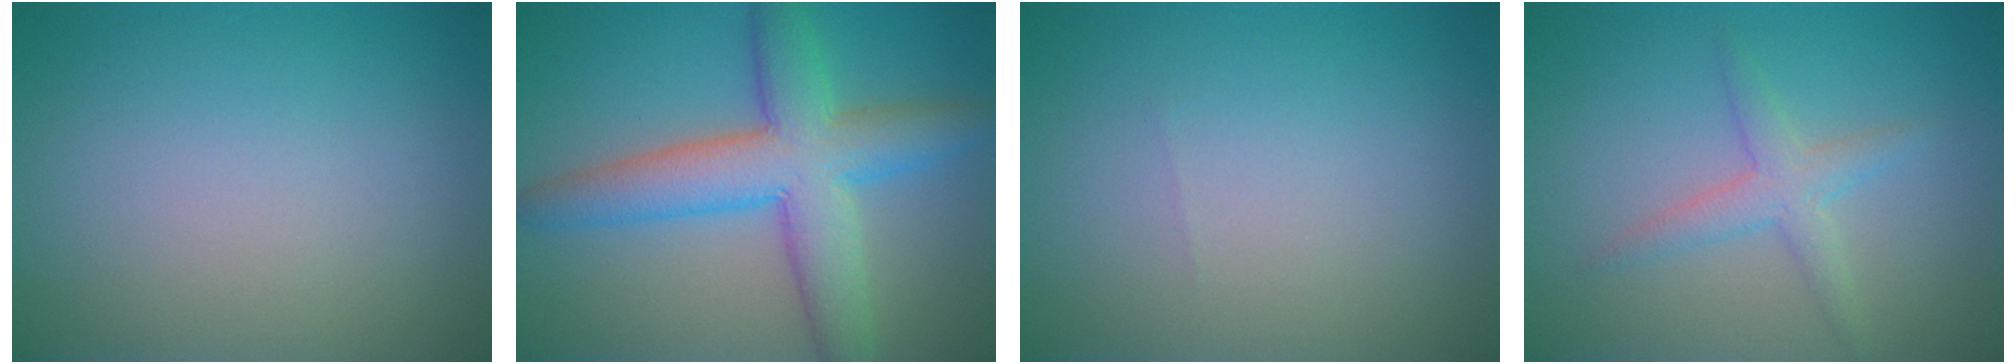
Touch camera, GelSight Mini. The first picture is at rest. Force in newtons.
{"total": 7.7, "press": 7.7, "slide": 0.4}
{"total": 0.0}
{"total": 2.4, "press": 2.4, "slide": 0.0}